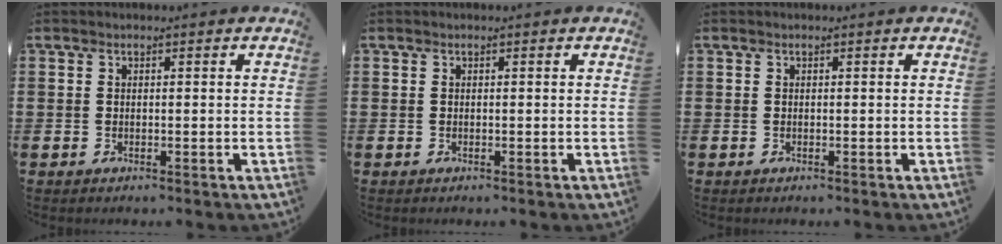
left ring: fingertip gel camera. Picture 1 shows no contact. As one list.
[{"total": 0.0}, {"total": 0.0}]